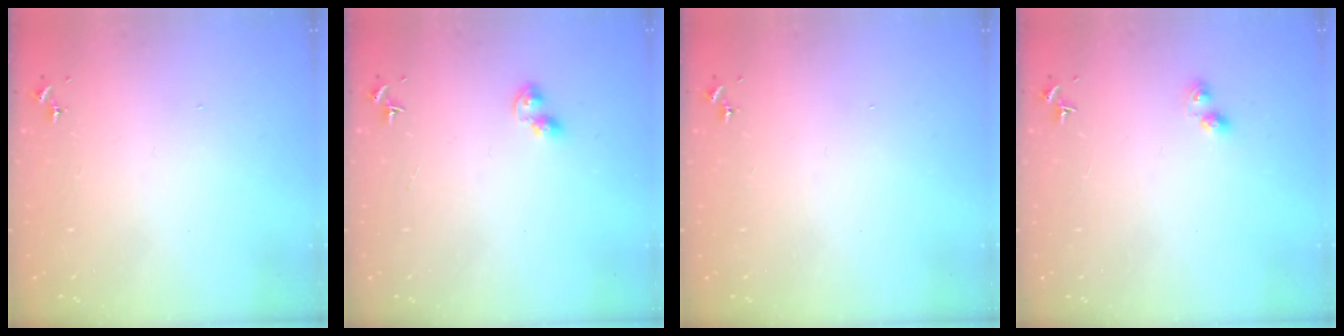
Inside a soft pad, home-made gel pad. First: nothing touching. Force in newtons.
{"total": 3.8, "press": 3.8, "slide": 0.4}
{"total": 0.0}
{"total": 3.8, "press": 3.8, "slide": 0.2}